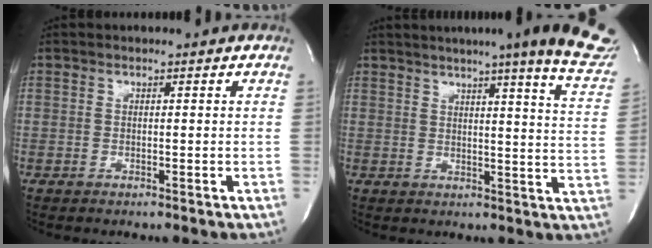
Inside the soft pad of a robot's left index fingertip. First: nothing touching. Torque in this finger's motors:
{"motor_torque": [0.04, -0.07, 0.61, 0.06]}